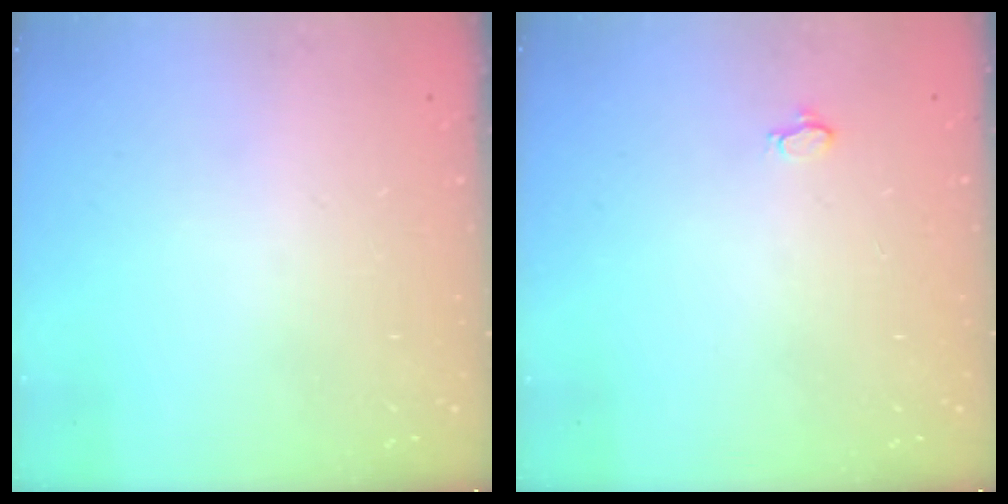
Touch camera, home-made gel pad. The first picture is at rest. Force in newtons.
{"total": 2.8, "press": 2.8, "slide": 0.3}